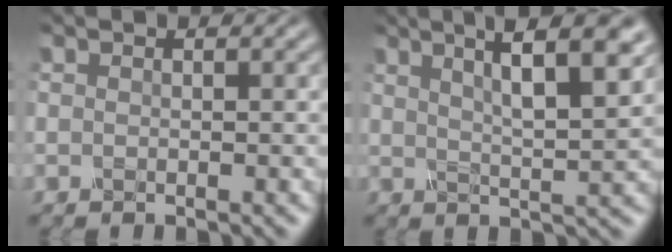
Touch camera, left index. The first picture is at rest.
{"total": 8.8, "force": [4.3, 2.2, 7.3], "torque": [-0.086, 0.029, 0.049]}